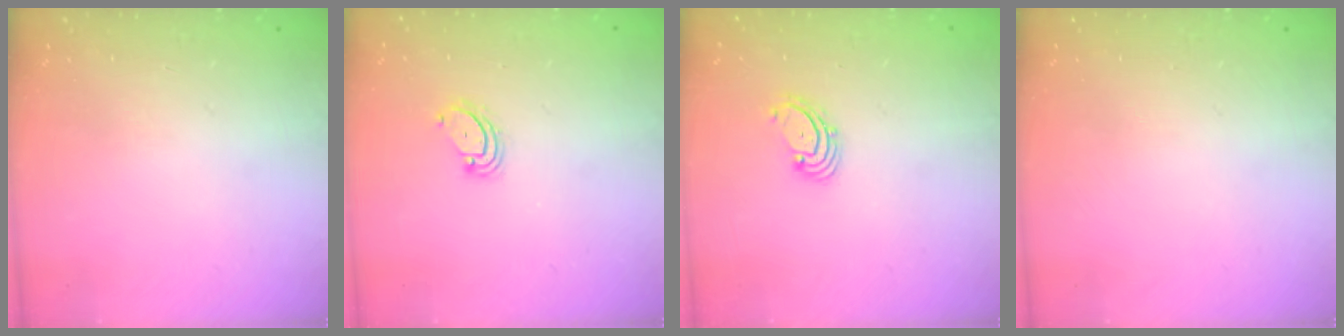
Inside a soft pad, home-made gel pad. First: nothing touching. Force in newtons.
{"total": 2.3, "press": 2.3, "slide": 0.2}
{"total": 1.8, "press": 1.7, "slide": 0.6}
{"total": 0.0}